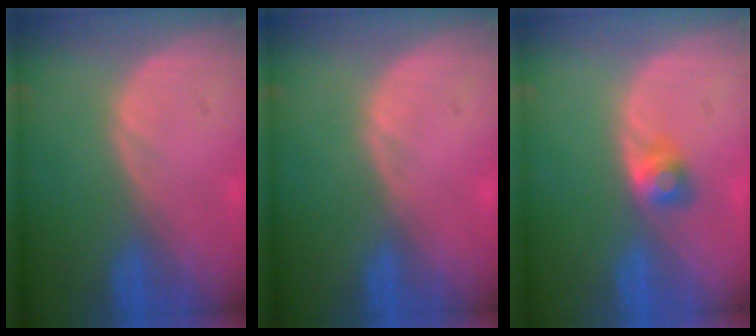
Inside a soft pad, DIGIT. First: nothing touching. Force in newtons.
{"total": 0.0}
{"total": 2.7, "press": 2.4, "slide": 1.1}